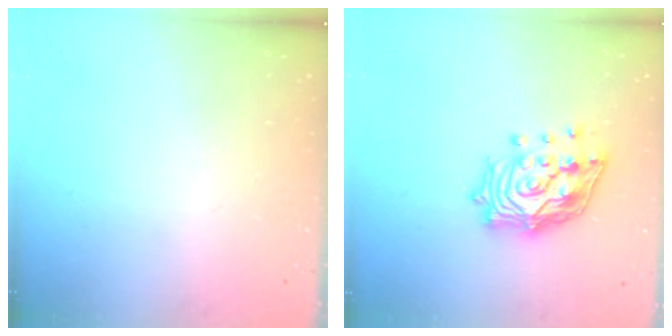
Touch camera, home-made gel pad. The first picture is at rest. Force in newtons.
{"total": 18.1, "press": 17.9, "slide": 2.7}